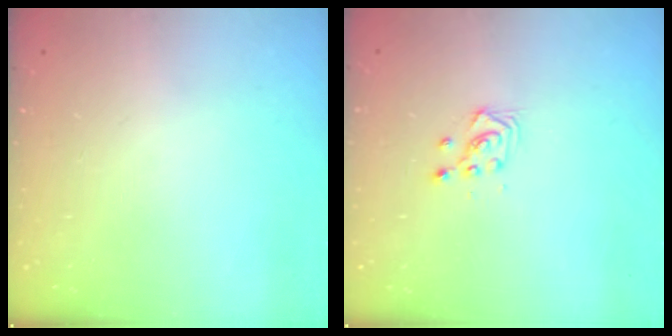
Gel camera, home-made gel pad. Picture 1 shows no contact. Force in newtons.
{"total": 3.0, "press": 2.9, "slide": 0.8}